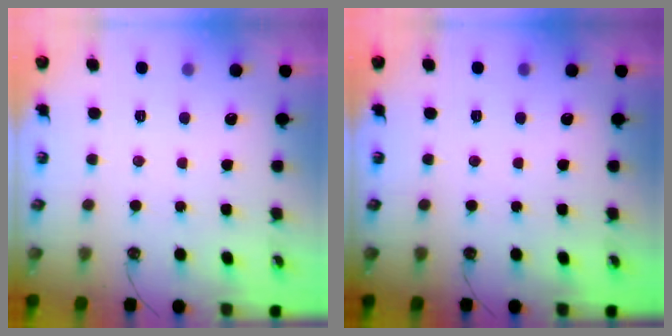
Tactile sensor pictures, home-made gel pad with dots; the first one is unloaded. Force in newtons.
{"total": 0.0}